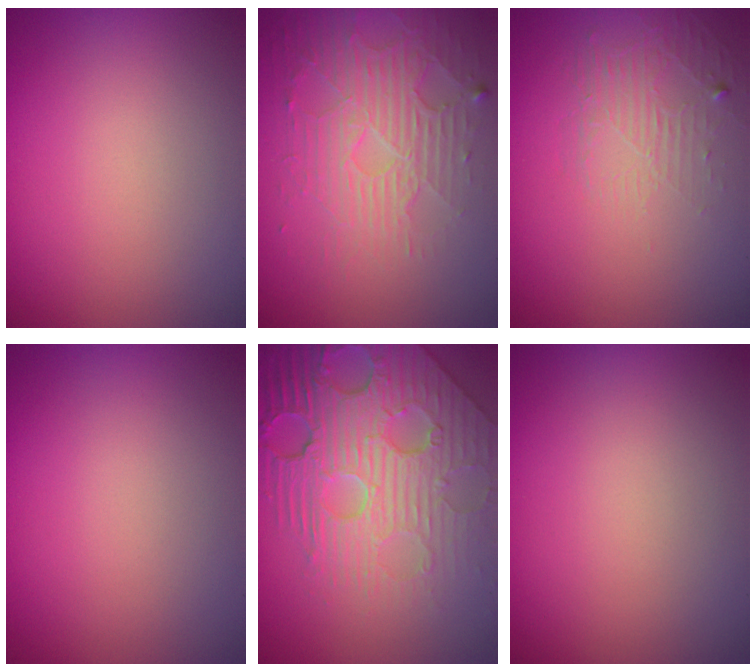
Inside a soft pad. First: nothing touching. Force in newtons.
{"total": 4.0, "press": 3.4, "slide": 2.1}
{"total": 1.9, "press": 0.6, "slide": 1.8}
{"total": 0.0}
{"total": 8.6, "press": 5.9, "slide": 6.2}
{"total": 0.0}